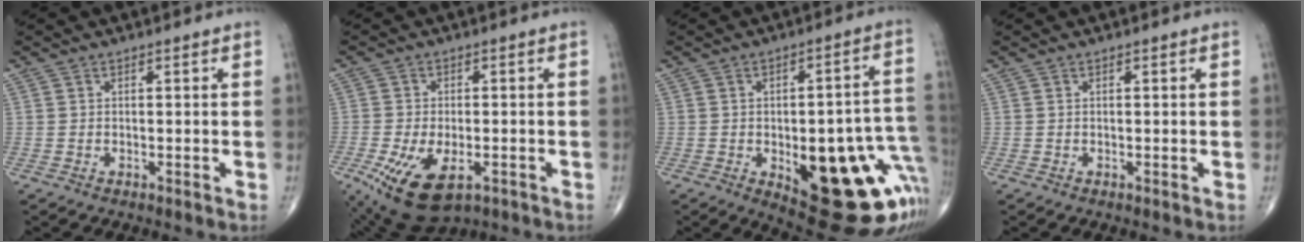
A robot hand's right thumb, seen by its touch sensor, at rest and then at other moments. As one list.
[{"total": 12.2, "force": [-5.2, 6.1, 9.2], "torque": [-0.176, -0.002, -0.076]}, {"total": 25.3, "force": [-6.5, 9.8, 22.3], "torque": [-0.219, 0.021, -0.056]}, {"total": 0.0}]